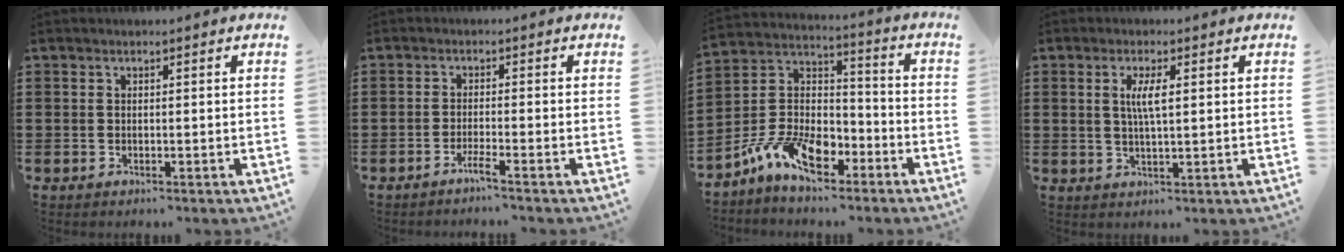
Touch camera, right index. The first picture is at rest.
{"total": 2.1, "force": [-1.7, -0.3, 1.3], "torque": [-0.022, 0.000, -0.031]}
{"total": 9.9, "force": [-6.2, 5.3, 5.7], "torque": [-0.141, 0.011, -0.124]}
{"total": 3.7, "force": [0.8, 0.7, 3.6], "torque": [-0.072, 0.003, 0.011]}